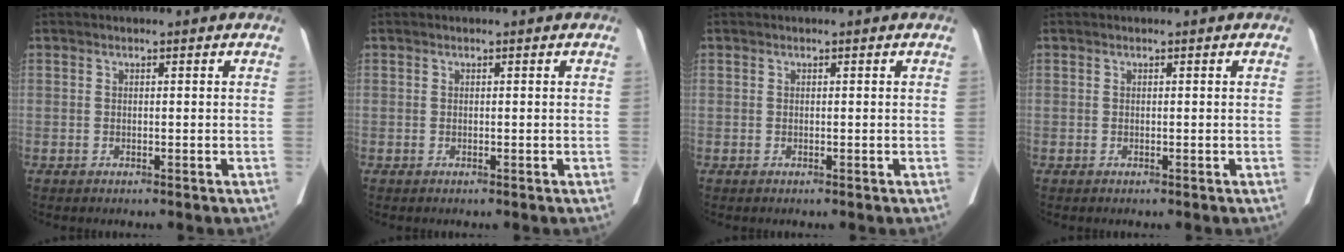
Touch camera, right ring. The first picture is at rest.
{"total": 0.0}
{"total": 0.0}
{"total": 0.0}